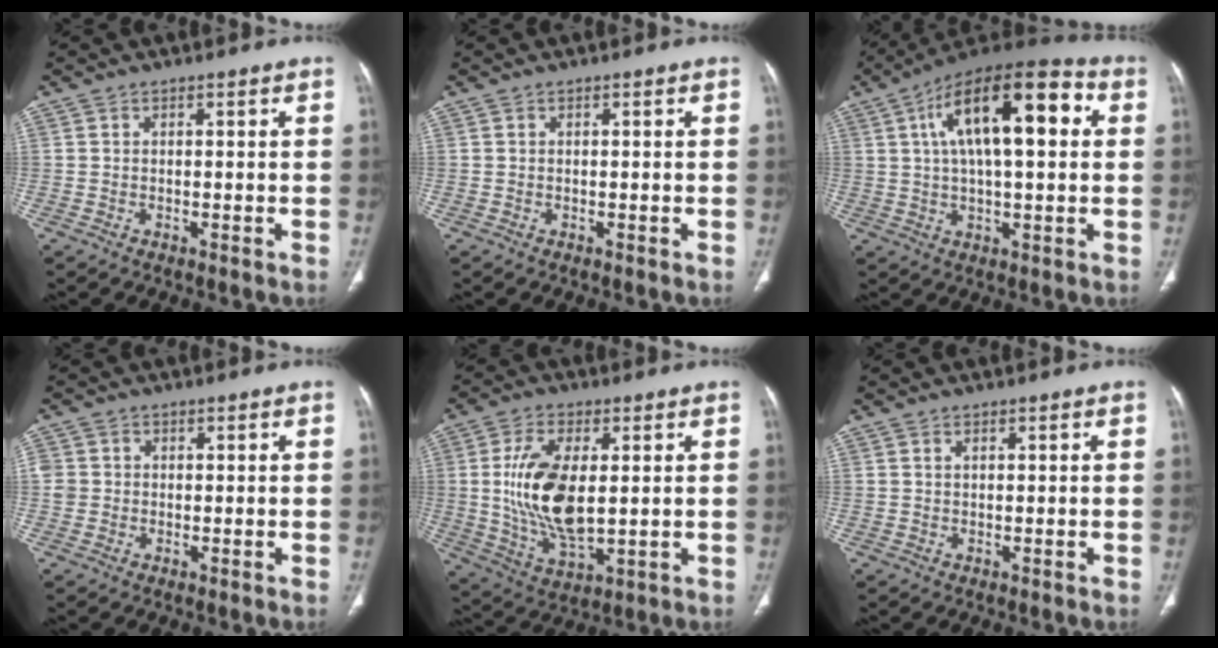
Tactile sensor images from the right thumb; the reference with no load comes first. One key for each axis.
{"total": 0.0}
{"total": 19.9, "fx": 4.9, "fy": 7.9, "fz": 17.7, "tx": -0.272, "ty": 0.021, "tz": 0.067}
{"total": 3.1, "fx": 0.0, "fy": 2.9, "fz": 1.0, "tx": -0.011, "ty": 0.008, "tz": 0.003}
{"total": 15.0, "fx": 1.4, "fy": 7.3, "fz": 13.0, "tx": -0.251, "ty": -0.018, "tz": 0.035}
{"total": 0.6, "fx": 0.3, "fy": 0.3, "fz": 0.4, "tx": -0.009, "ty": 0.001, "tz": 0.007}